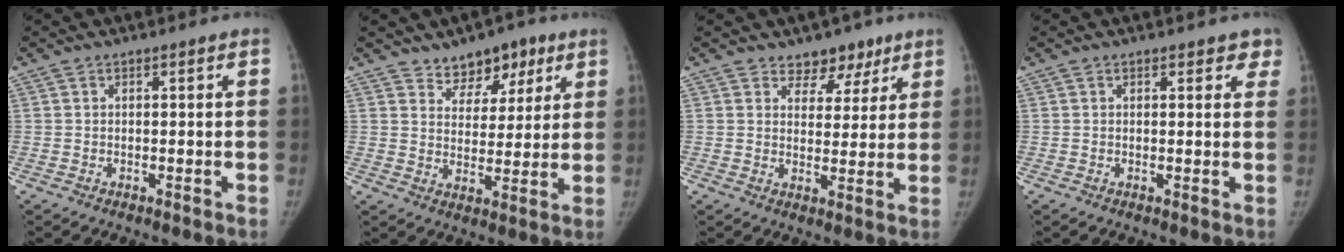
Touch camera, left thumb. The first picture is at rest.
{"total": 8.2, "force": [5.6, 5.1, 3.0], "torque": [0.000, -0.030, 0.089]}
{"total": 6.0, "force": [4.3, 3.9, 1.4], "torque": [0.024, -0.023, 0.065]}
{"total": 3.1, "force": [2.2, 1.5, 1.5], "torque": [0.018, -0.006, 0.020]}